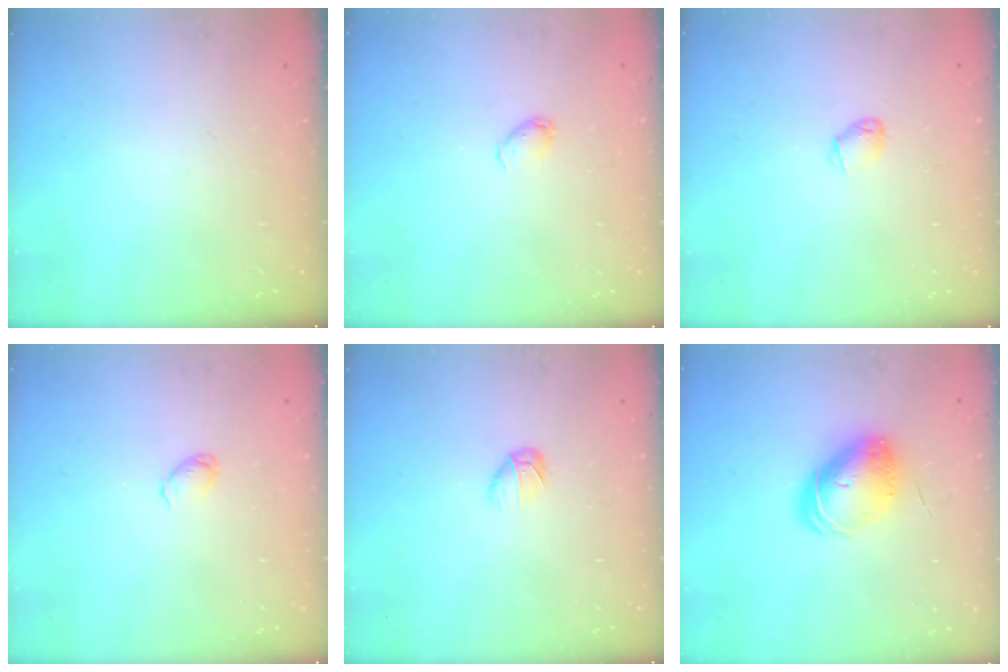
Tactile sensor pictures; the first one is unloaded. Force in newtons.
{"total": 2.7, "press": 2.7, "slide": 0.5}
{"total": 2.4, "press": 2.4, "slide": 0.4}
{"total": 2.9, "press": 2.9, "slide": 0.5}
{"total": 2.8, "press": 2.7, "slide": 0.9}
{"total": 9.3, "press": 9.2, "slide": 1.1}